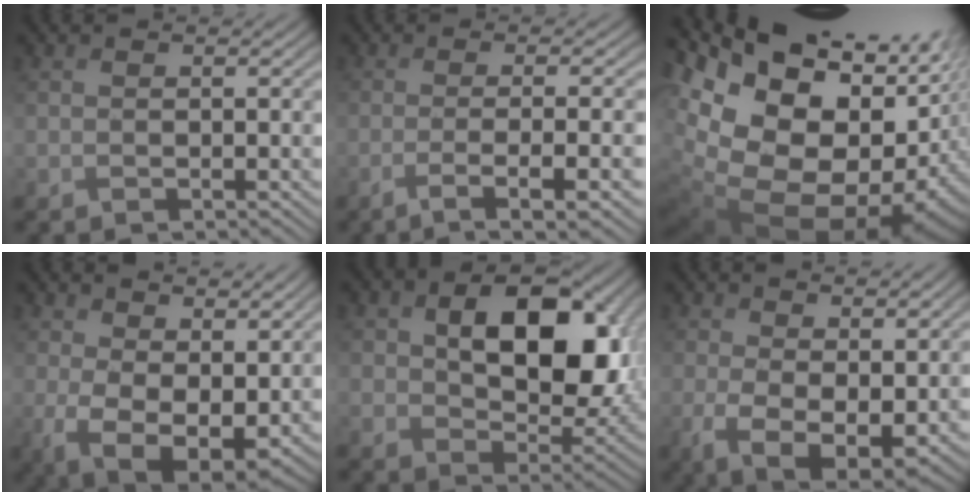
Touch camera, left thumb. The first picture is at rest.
{"total": 7.1, "force": [-2.5, 1.6, 6.5], "torque": [-0.080, -0.002, -0.046]}
{"total": 22.3, "force": [-4.2, 16.8, 14.1], "torque": [-0.238, -0.037, -0.086]}
{"total": 11.4, "force": [3.0, 6.8, 8.6], "torque": [-0.167, -0.033, 0.069]}
{"total": 14.8, "force": [2.8, 9.9, 10.6], "torque": [-0.163, -0.013, 0.060]}
{"total": 7.8, "force": [1.7, 4.4, 6.2], "torque": [-0.120, -0.023, 0.033]}